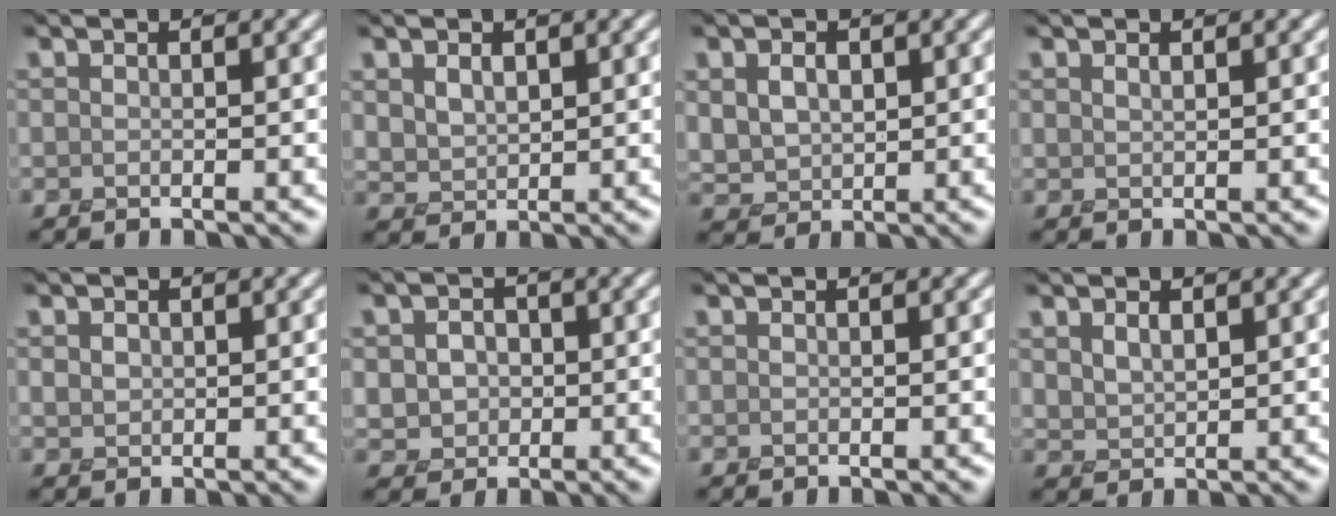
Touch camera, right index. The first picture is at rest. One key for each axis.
{"total": 2.6, "fx": 0.7, "fy": 1.8, "fz": 1.7, "tx": -0.039, "ty": -0.007, "tz": 0.023}
{"total": 5.0, "fx": 0.3, "fy": 3.9, "fz": 3.1, "tx": -0.068, "ty": 0.006, "tz": 0.011}
{"total": 0.5, "fx": 0.5, "fy": 0.0, "fz": 0.2, "tx": -0.008, "ty": -0.003, "tz": 0.014}
{"total": 1.1, "fx": 0.2, "fy": 1.0, "fz": 0.5, "tx": -0.011, "ty": -0.003, "tz": 0.007}
{"total": 4.4, "fx": -0.3, "fy": 3.9, "fz": 2.0, "tx": -0.026, "ty": 0.007, "tz": -0.024}
{"total": 0.0}
{"total": 1.9, "fx": 0.8, "fy": 1.2, "fz": 1.3, "tx": -0.031, "ty": -0.007, "tz": 0.023}